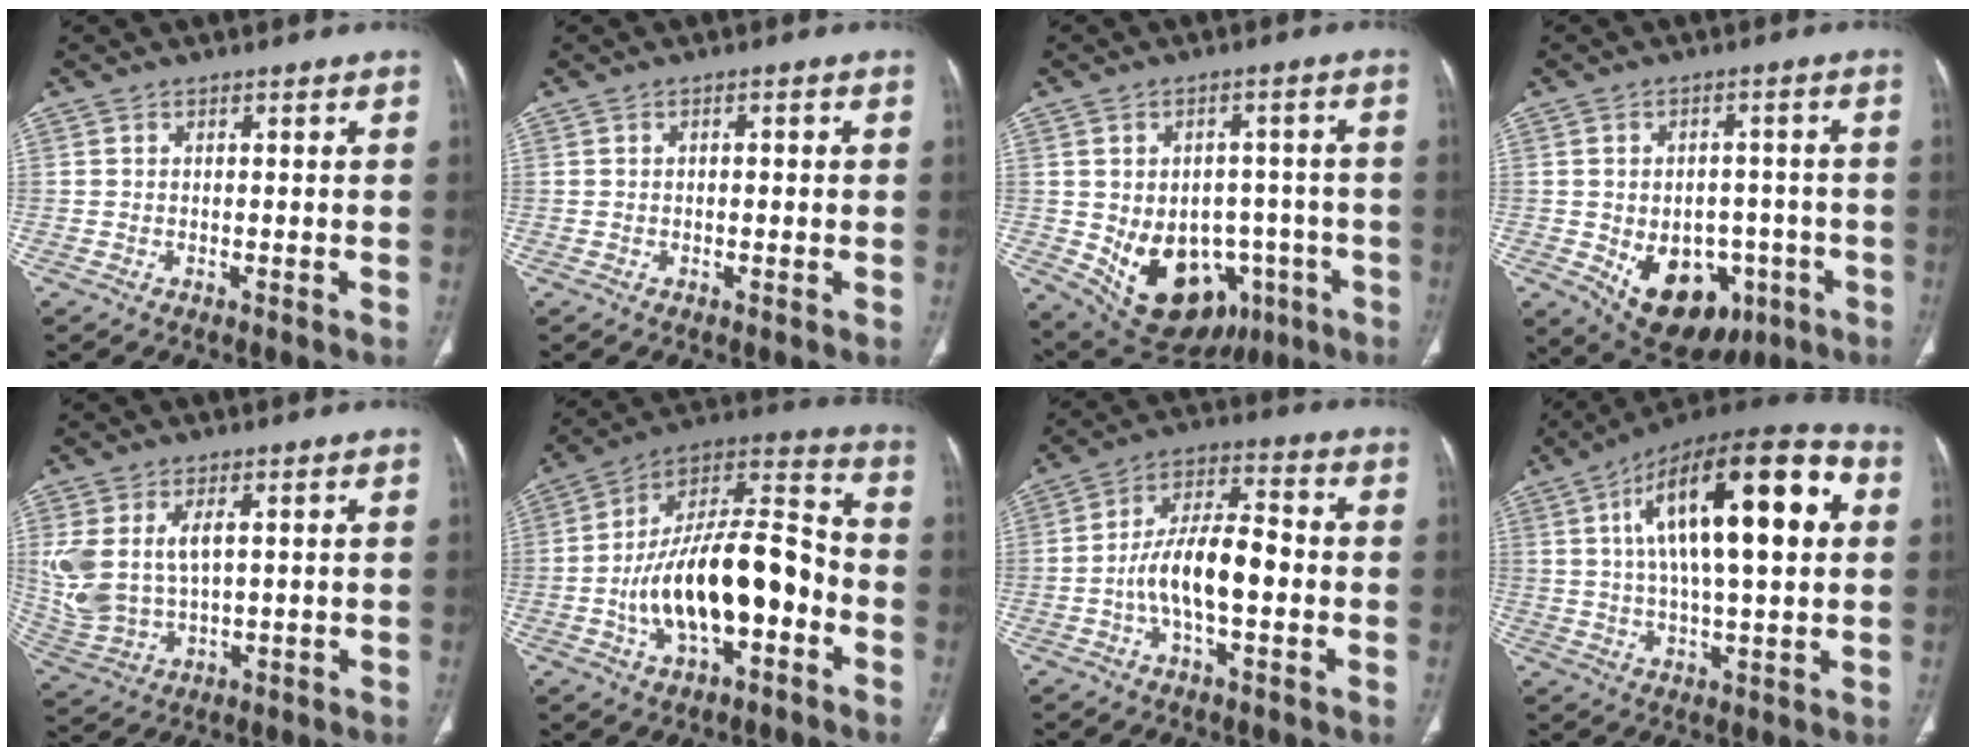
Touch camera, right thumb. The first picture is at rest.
{"total": 1.3, "force": [0.1, 0.6, 1.2], "torque": [-0.019, 0.002, 0.001]}
{"total": 17.7, "force": [-5.9, 12.6, 10.9], "torque": [-0.143, 0.025, -0.059]}
{"total": 14.9, "force": [-5.4, 10.3, 9.3], "torque": [-0.106, 0.020, -0.057]}
{"total": 9.9, "force": [2.3, 5.7, 7.8], "torque": [-0.179, -0.004, 0.062]}
{"total": 21.7, "force": [-5.2, 9.9, 18.5], "torque": [-0.303, 0.052, -0.083]}
{"total": 12.3, "force": [-2.3, 5.2, 10.9], "torque": [-0.195, 0.036, -0.046]}
{"total": 24.6, "force": [5.8, 8.5, 22.4], "torque": [-0.354, 0.021, 0.082]}